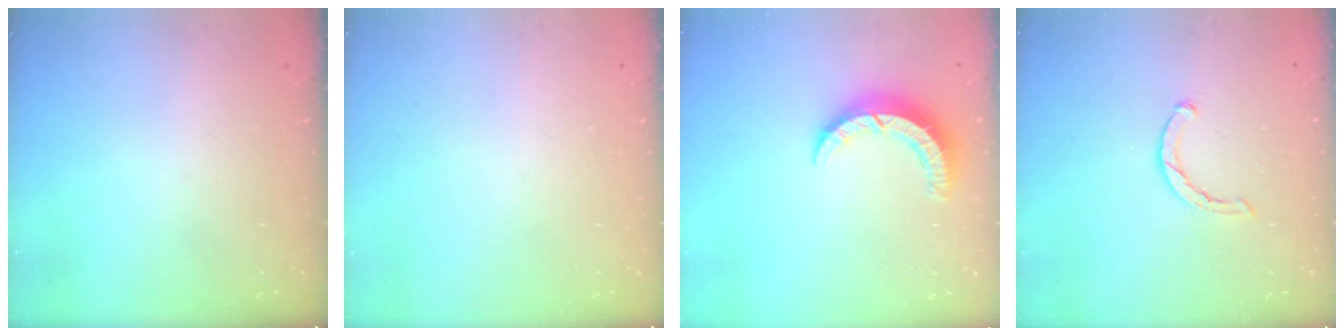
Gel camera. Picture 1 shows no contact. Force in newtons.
{"total": 0.0}
{"total": 7.4, "press": 7.4, "slide": 0.7}
{"total": 1.9, "press": 1.9, "slide": 0.3}